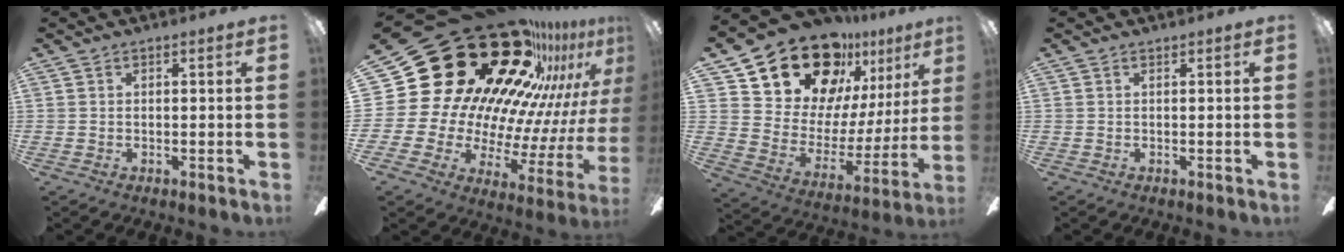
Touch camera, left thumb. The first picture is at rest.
{"total": 37.5, "force": [22.2, 21.0, 21.7], "torque": [-0.297, -0.226, 0.466]}
{"total": 20.0, "force": [15.9, 9.9, 6.9], "torque": [-0.134, -0.116, 0.296]}
{"total": 0.0}